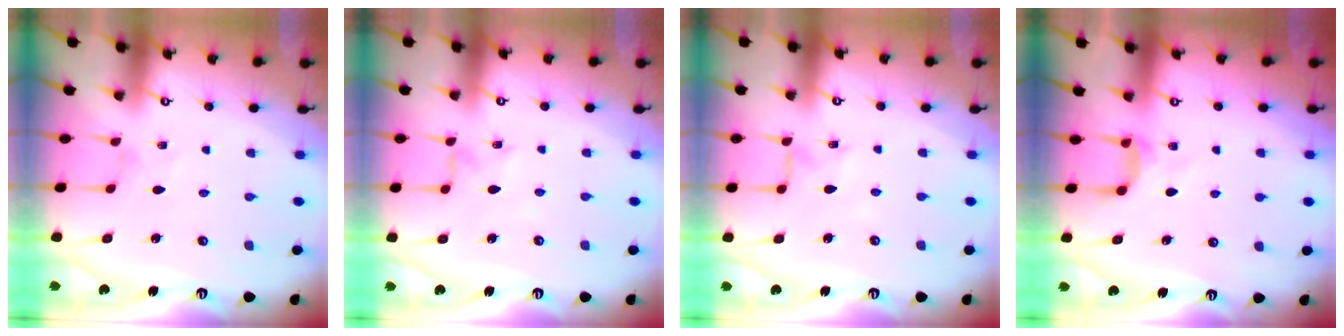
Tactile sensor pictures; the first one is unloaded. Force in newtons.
{"total": 3.0, "press": 2.9, "slide": 0.3}
{"total": 1.2, "press": 1.2, "slide": 0.2}
{"total": 3.2, "press": 3.2, "slide": 0.4}